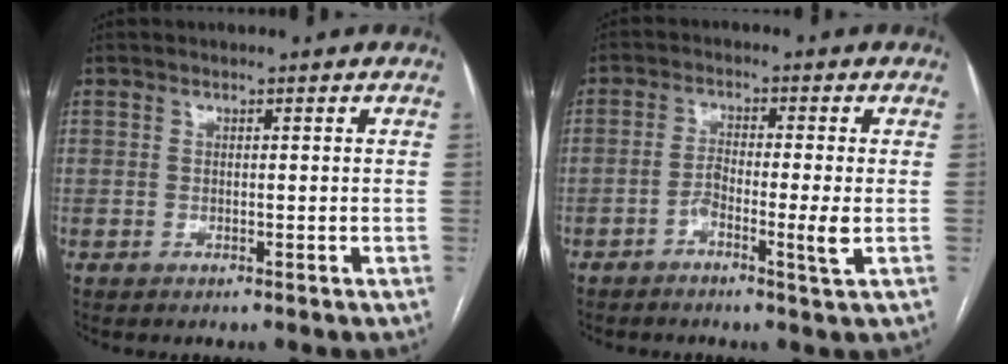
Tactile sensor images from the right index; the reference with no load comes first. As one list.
[{"total": 4.5, "force": [-1.6, 0.1, 4.2], "torque": [-0.080, 0.000, -0.030]}]